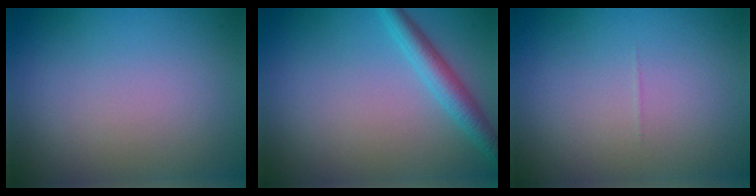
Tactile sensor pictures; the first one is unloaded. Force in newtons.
{"total": 2.8, "press": 2.8, "slide": 0.1}
{"total": 0.0}